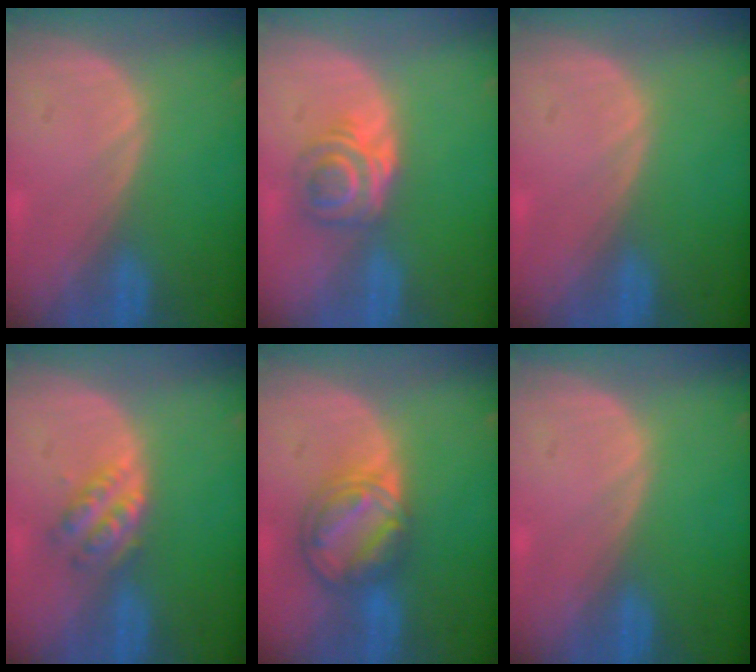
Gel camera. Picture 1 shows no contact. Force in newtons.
{"total": 6.1, "press": 5.0, "slide": 3.5}
{"total": 0.0}
{"total": 4.7, "press": 4.2, "slide": 2.2}
{"total": 8.2, "press": 7.0, "slide": 4.1}
{"total": 0.0}